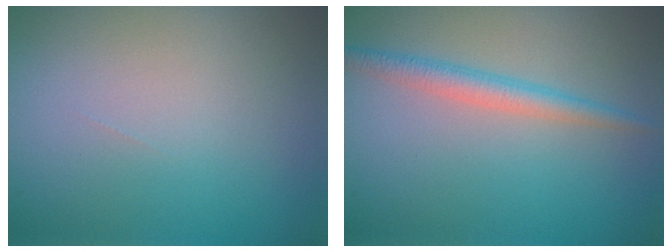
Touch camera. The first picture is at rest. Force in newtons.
{"total": 2.3, "press": 2.3, "slide": 0.1}